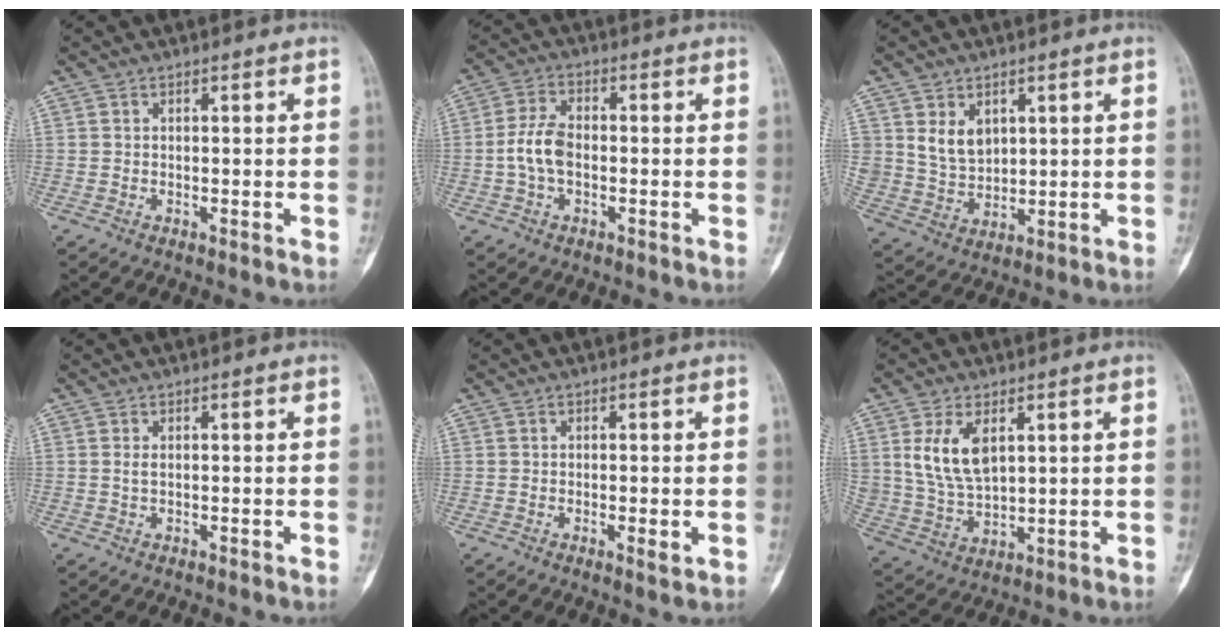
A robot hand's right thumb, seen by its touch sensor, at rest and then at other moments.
{"total": 6.4, "force": [-1.0, 3.8, 5.1], "torque": [-0.109, 0.018, -0.024]}
{"total": 6.7, "force": [2.7, 5.0, 3.7], "torque": [-0.044, -0.023, 0.061]}
{"total": 0.8, "force": [0.1, 0.4, 0.7], "torque": [-0.013, -0.001, 0.001]}
{"total": 2.0, "force": [-0.4, 0.6, 1.9], "torque": [-0.032, -0.006, -0.006]}
{"total": 9.9, "force": [3.5, 5.6, 7.4], "torque": [-0.133, -0.012, 0.080]}